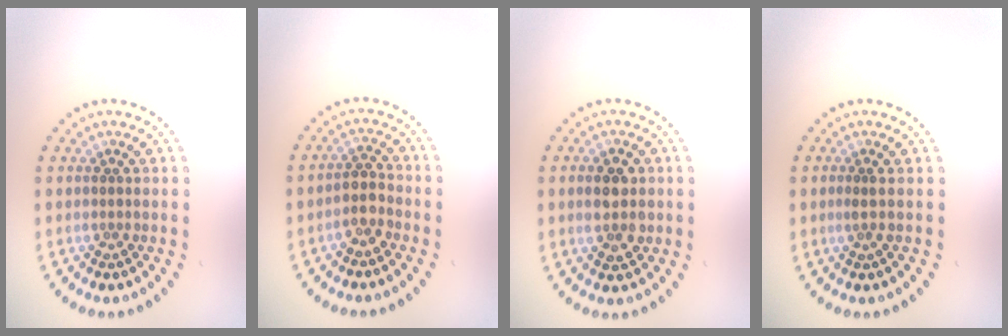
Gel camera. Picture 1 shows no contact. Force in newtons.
{"total": 2.0, "press": 1.7, "slide": 1.2}
{"total": 2.8, "press": 2.8, "slide": 0.1}
{"total": 0.8, "press": 0.5, "slide": 0.7}